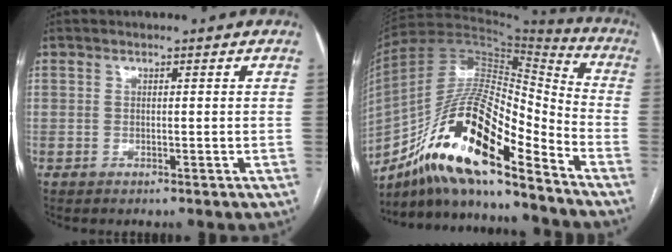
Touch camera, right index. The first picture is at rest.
{"total": 20.8, "force": [-13.5, 3.8, 15.3], "torque": [-0.301, 0.002, -0.242]}